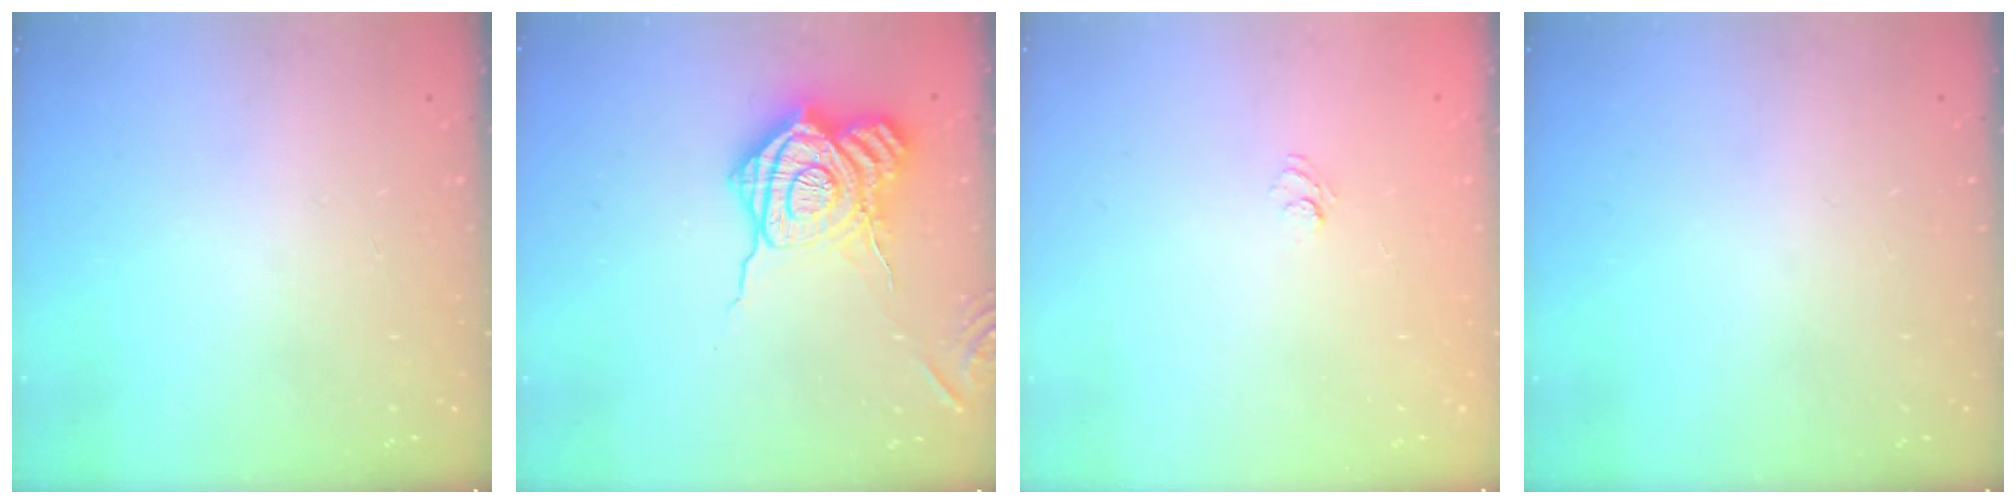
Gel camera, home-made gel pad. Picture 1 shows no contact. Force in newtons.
{"total": 19.7, "press": 19.7, "slide": 1.0}
{"total": 4.2, "press": 4.0, "slide": 1.2}
{"total": 0.0}